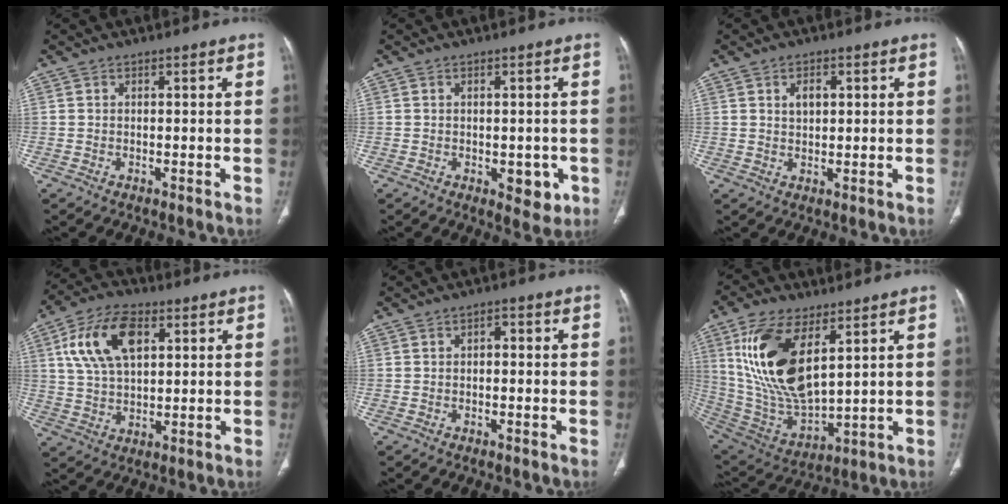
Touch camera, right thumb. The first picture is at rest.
{"total": 4.9, "force": [-1.3, 2.8, 3.8], "torque": [-0.022, -0.004, -0.009]}
{"total": 3.3, "force": [1.1, 2.0, 2.3], "torque": [-0.031, -0.004, 0.019]}
{"total": 13.5, "force": [4.6, 7.5, 10.2], "torque": [-0.189, 0.001, 0.086]}
{"total": 1.6, "force": [0.1, 1.0, 1.2], "torque": [-0.011, 0.005, -0.003]}
{"total": 19.8, "force": [7.4, 9.2, 15.9], "torque": [-0.301, -0.030, 0.155]}